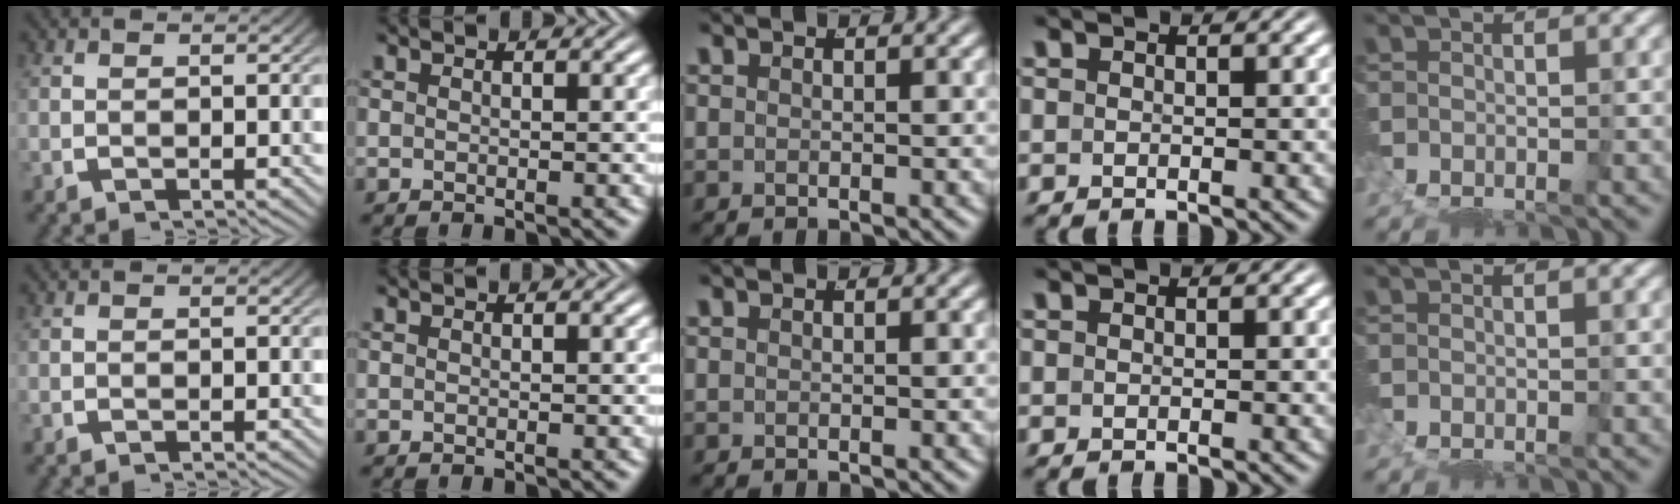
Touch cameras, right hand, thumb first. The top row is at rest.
{}